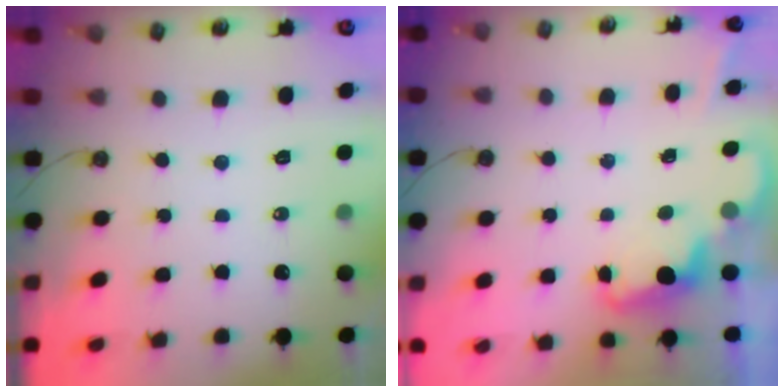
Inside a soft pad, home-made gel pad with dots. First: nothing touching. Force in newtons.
{"total": 2.3, "press": 2.2, "slide": 0.5}